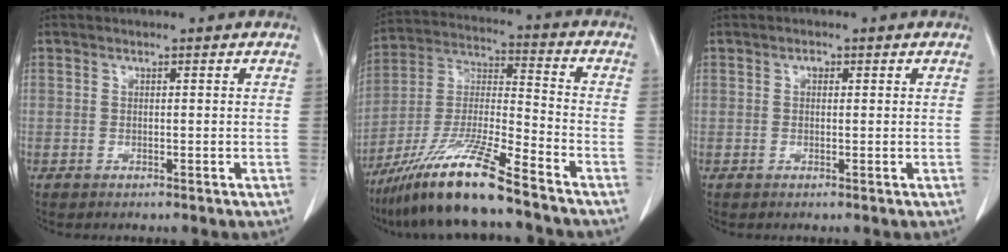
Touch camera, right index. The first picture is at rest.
{"total": 14.8, "force": [-11.1, -0.1, 9.9], "torque": [-0.198, -0.021, -0.205]}
{"total": 0.9, "force": [0.3, 0.6, 0.5], "torque": [-0.006, 0.003, 0.003]}